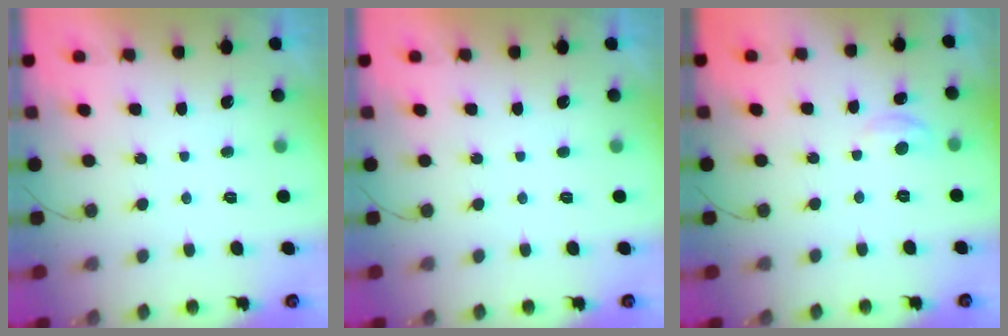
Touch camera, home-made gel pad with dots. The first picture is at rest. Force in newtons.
{"total": 0.0}
{"total": 4.1, "press": 4.1, "slide": 0.4}